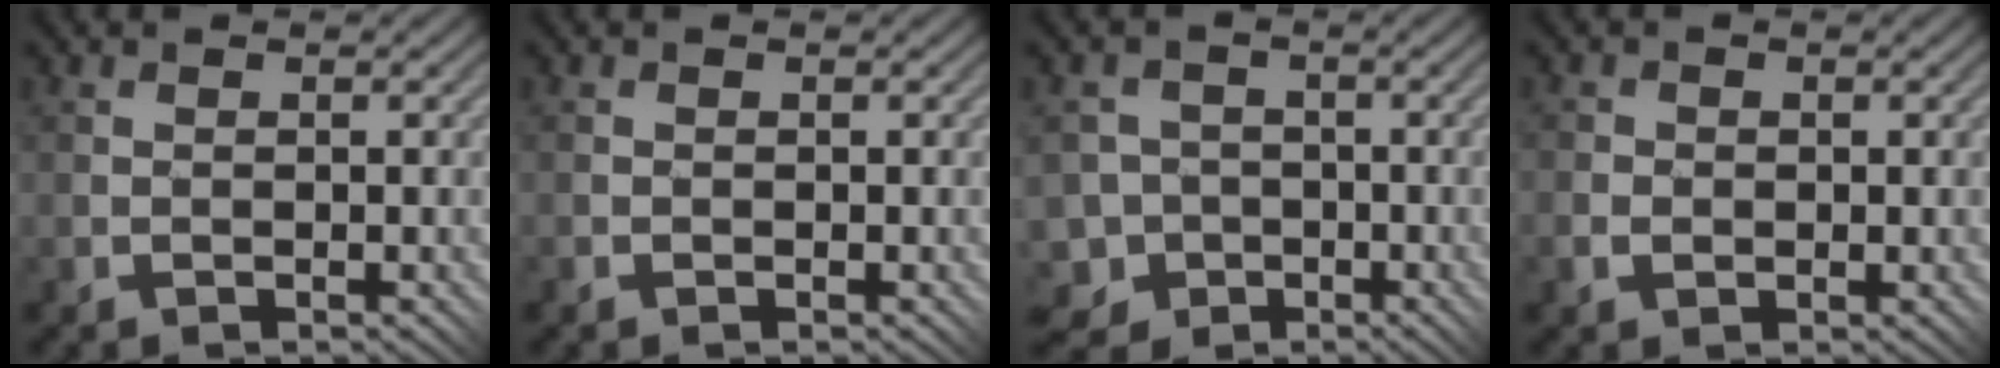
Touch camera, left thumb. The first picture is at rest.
{"total": 0.0}
{"total": 7.6, "force": [-3.6, 6.7, 1.0], "torque": [-0.040, -0.011, -0.088]}
{"total": 2.4, "force": [-0.6, 2.1, 0.9], "torque": [-0.014, -0.003, -0.022]}